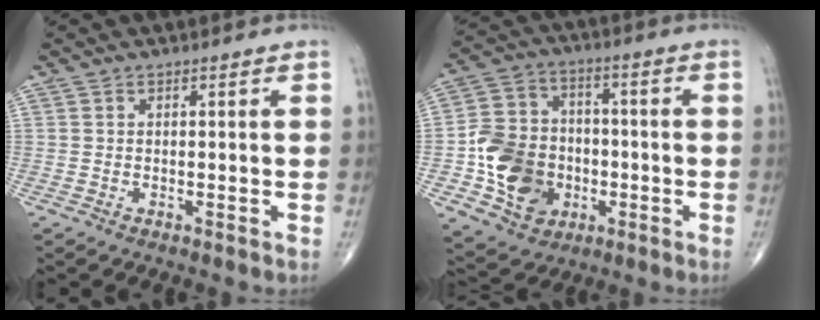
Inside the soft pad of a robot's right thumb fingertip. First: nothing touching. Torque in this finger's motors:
{"motor_torque": [1.56, 2.17, 0.67, -0.46, 0.24]}